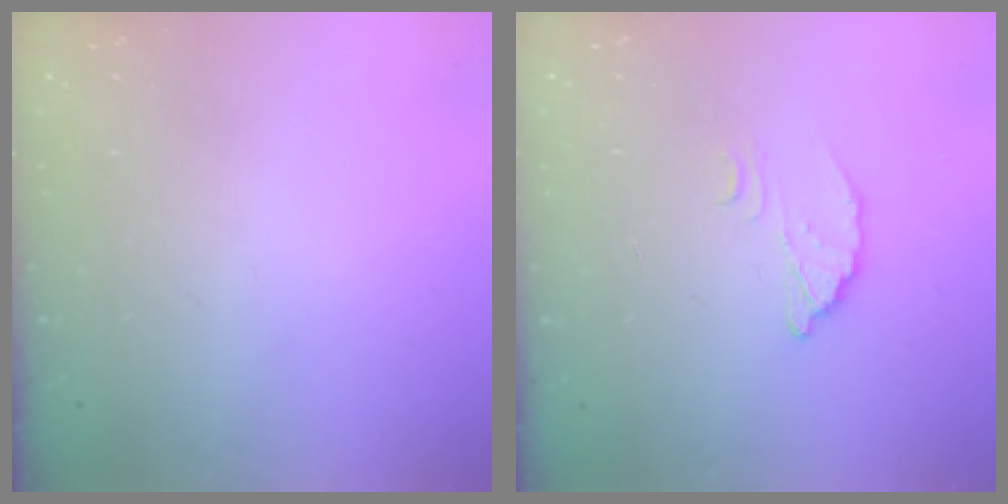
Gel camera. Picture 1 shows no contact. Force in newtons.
{"total": 3.7, "press": 3.6, "slide": 0.3}